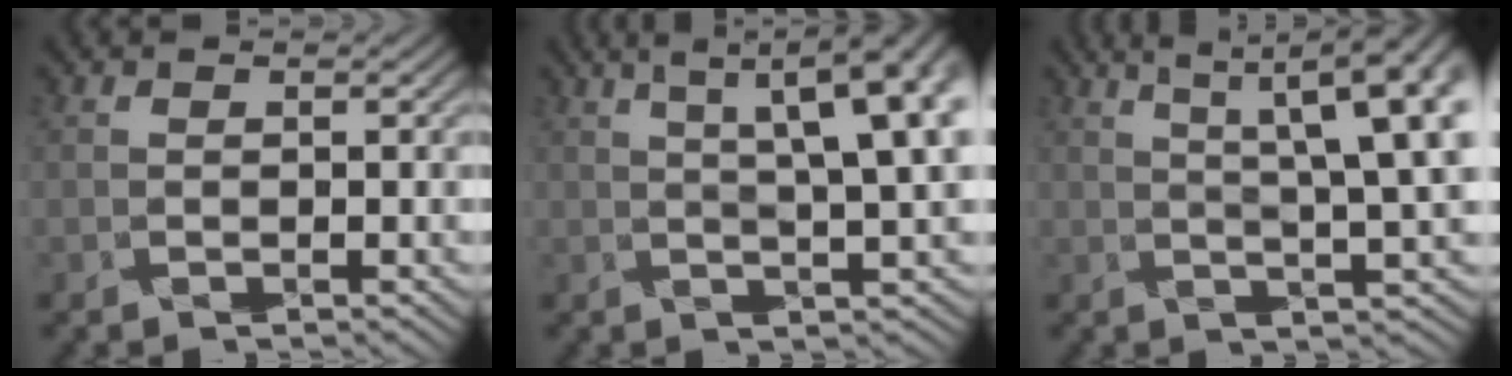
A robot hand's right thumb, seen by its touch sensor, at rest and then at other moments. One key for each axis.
{"total": 9.8, "fx": 4.1, "fy": 1.6, "fz": 8.8, "tx": -0.121, "ty": 0.034, "tz": 0.052}
{"total": 11.0, "fx": 5.1, "fy": 1.7, "fz": 9.6, "tx": -0.133, "ty": 0.035, "tz": 0.072}